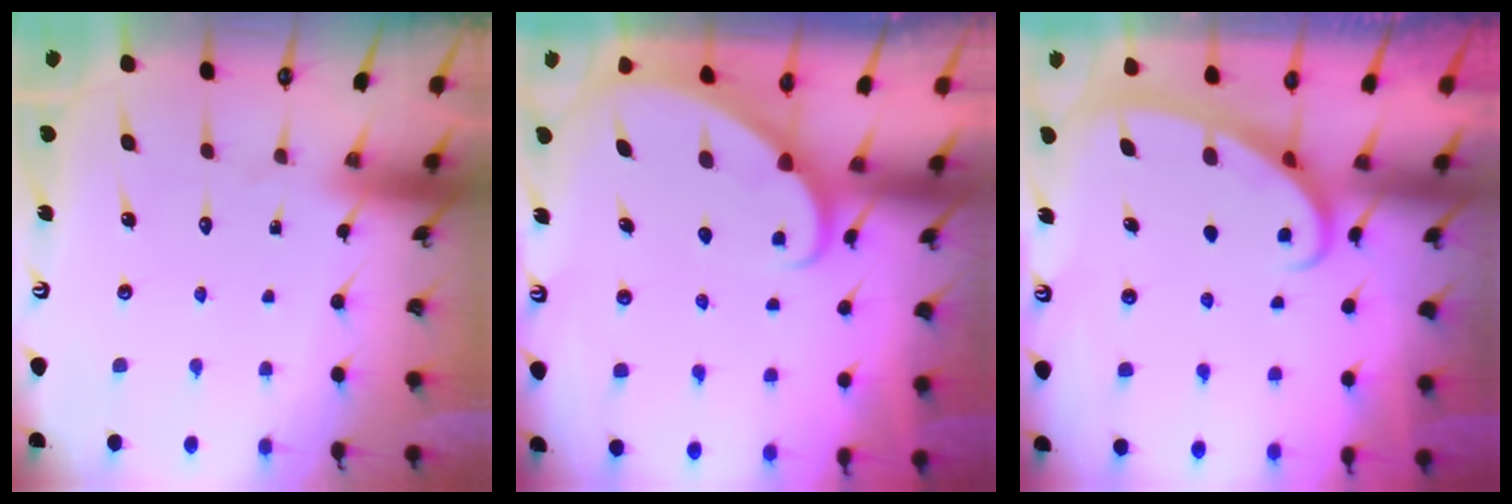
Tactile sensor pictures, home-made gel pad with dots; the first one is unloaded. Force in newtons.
{"total": 2.6, "press": 2.6, "slide": 0.4}
{"total": 2.7, "press": 2.7, "slide": 0.4}